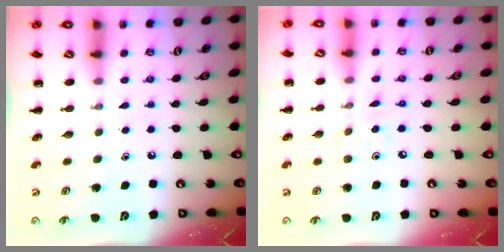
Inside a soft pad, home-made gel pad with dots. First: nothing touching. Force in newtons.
{"total": 2.1, "press": 2.1, "slide": 0.6}